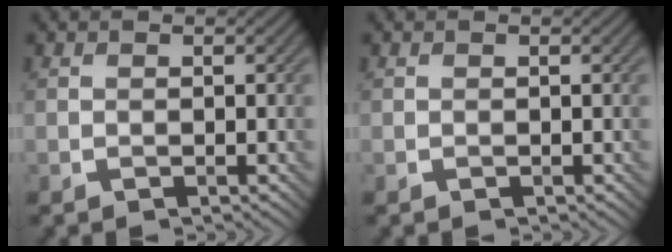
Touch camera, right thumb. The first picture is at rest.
{"total": 0.0}